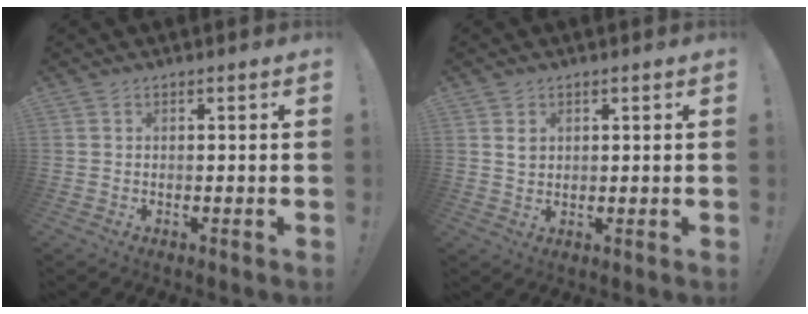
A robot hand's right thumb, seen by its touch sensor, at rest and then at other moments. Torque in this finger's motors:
{"motor_torque": [-0.04, -0.05, -0.11, 0.13, 0.11]}